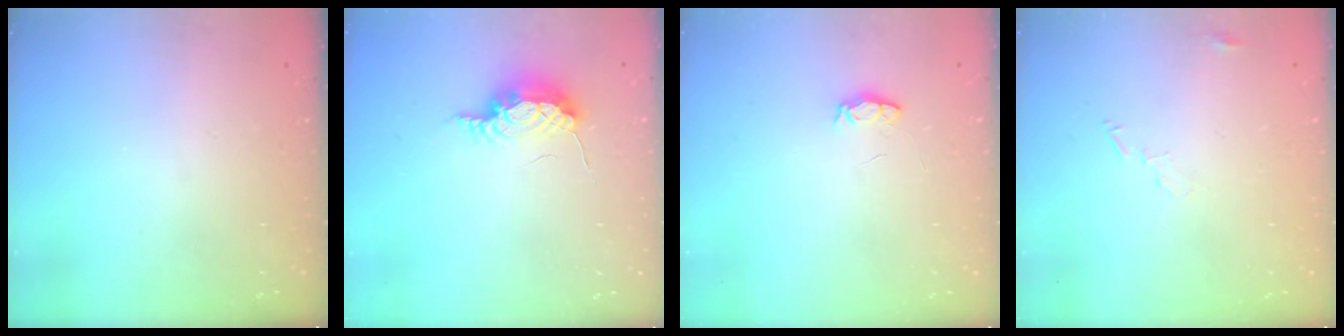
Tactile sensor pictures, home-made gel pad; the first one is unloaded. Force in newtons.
{"total": 10.2, "press": 8.4, "slide": 5.8}
{"total": 4.4, "press": 4.3, "slide": 0.5}
{"total": 4.3, "press": 4.3, "slide": 0.3}